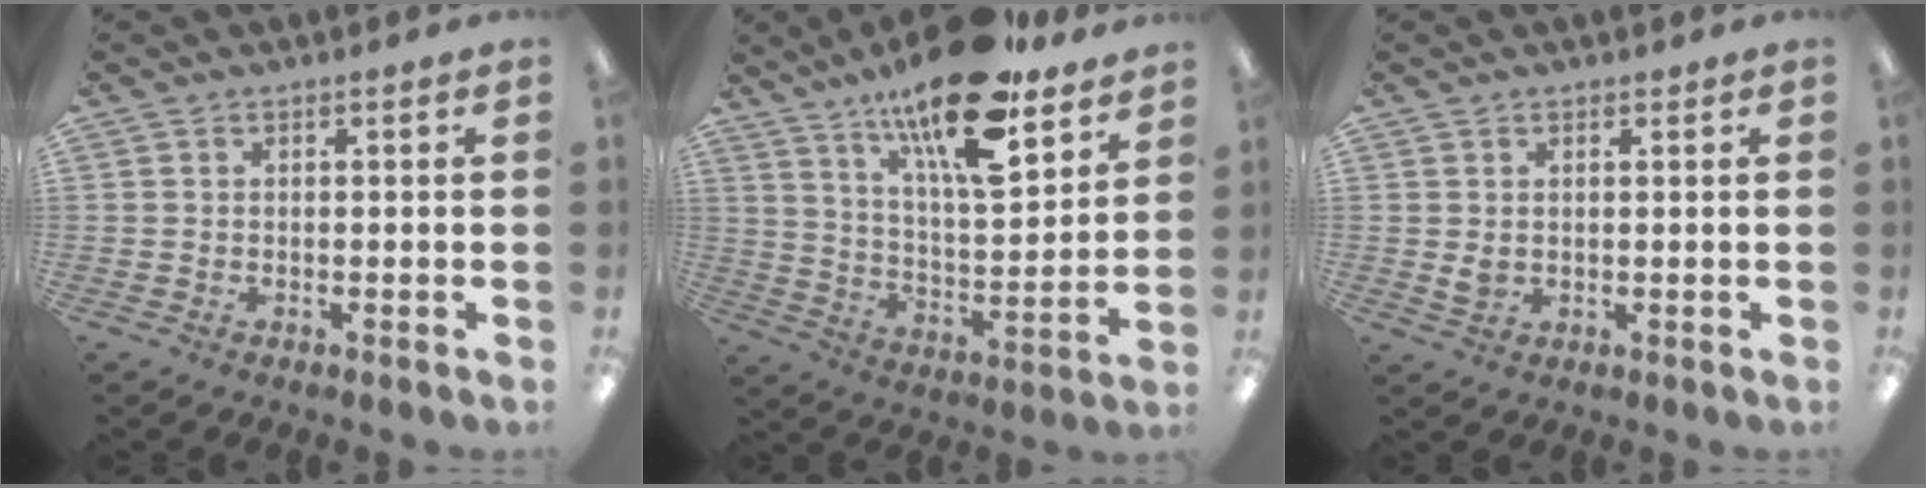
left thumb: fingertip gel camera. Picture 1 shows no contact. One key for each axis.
{"total": 20.2, "fx": 14.8, "fy": 5.7, "fz": 12.5, "tx": -0.212, "ty": -0.093, "tz": 0.246}
{"total": 2.3, "fx": 1.0, "fy": 1.9, "fz": 1.0, "tx": -0.012, "ty": 0.000, "tz": 0.016}